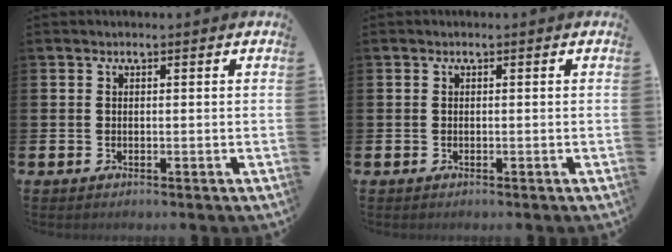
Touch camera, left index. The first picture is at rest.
{"total": 0.0}